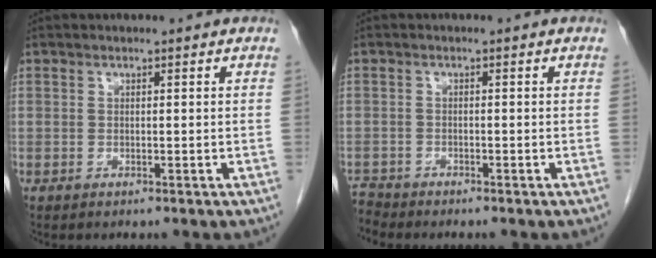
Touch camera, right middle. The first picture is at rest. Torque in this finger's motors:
{"motor_torque": [-0.25, -0.40, 0.05, 0.03]}